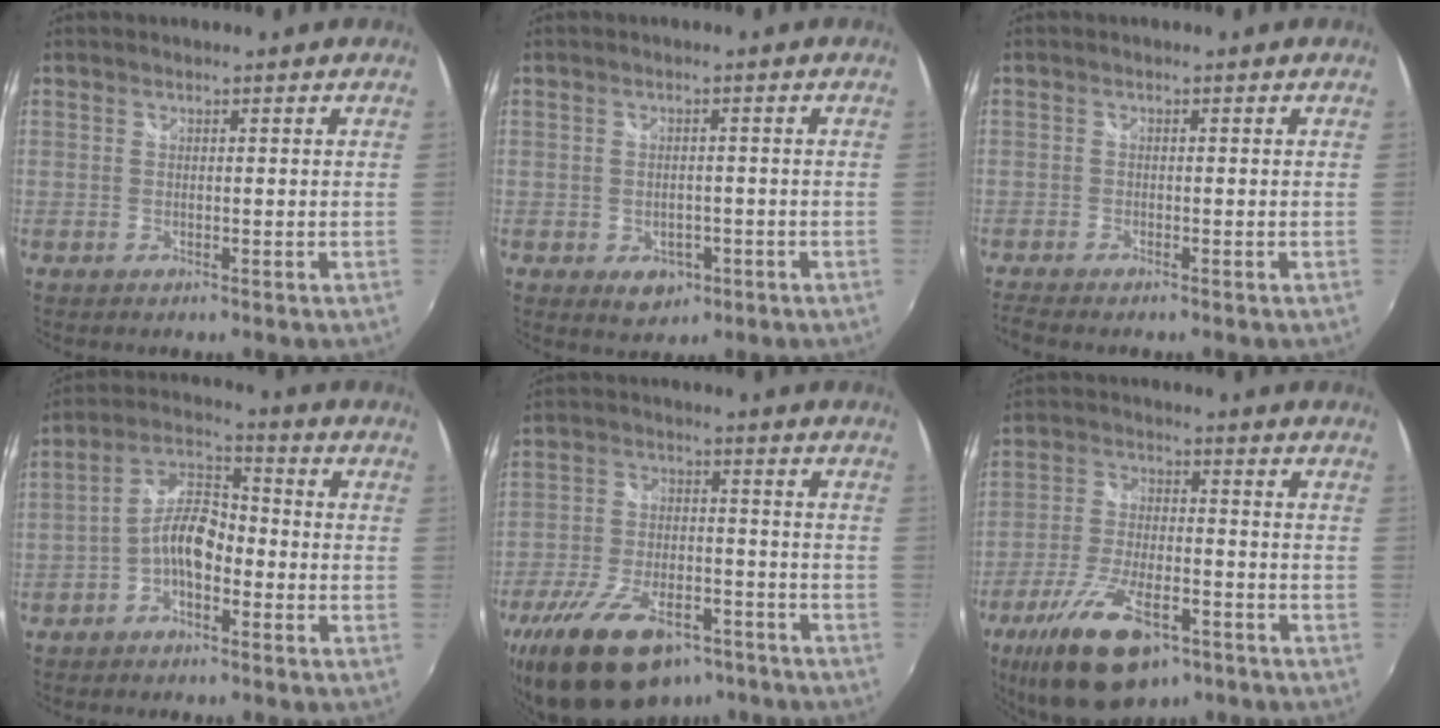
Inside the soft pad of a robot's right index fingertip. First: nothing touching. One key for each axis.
{"total": 5.2, "fx": -2.2, "fy": 3.8, "fz": 2.8, "tx": -0.057, "ty": -0.009, "tz": -0.024}
{"total": 3.0, "fx": -2.6, "fy": 0.6, "fz": 1.4, "tx": -0.038, "ty": -0.015, "tz": -0.049}
{"total": 7.8, "fx": -3.2, "fy": 3.8, "fz": 6.0, "tx": -0.125, "ty": 0.023, "tz": -0.061}
{"total": 19.9, "fx": -13.9, "fy": 9.5, "fz": 10.6, "tx": -0.219, "ty": -0.017, "tz": -0.220}
{"total": 17.0, "fx": -10.2, "fy": 7.1, "fz": 11.7, "tx": -0.238, "ty": -0.031, "tz": -0.176}